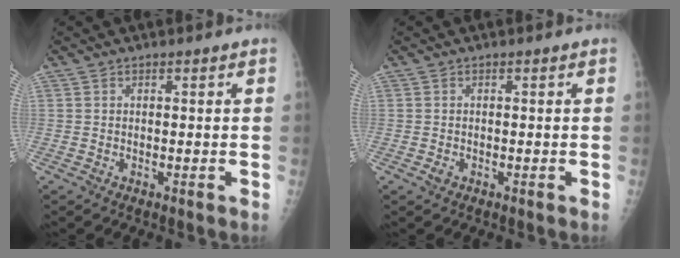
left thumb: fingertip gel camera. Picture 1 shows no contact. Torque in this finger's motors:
{"motor_torque": [-0.23, 0.01, 0.03, 0.01, -0.01]}